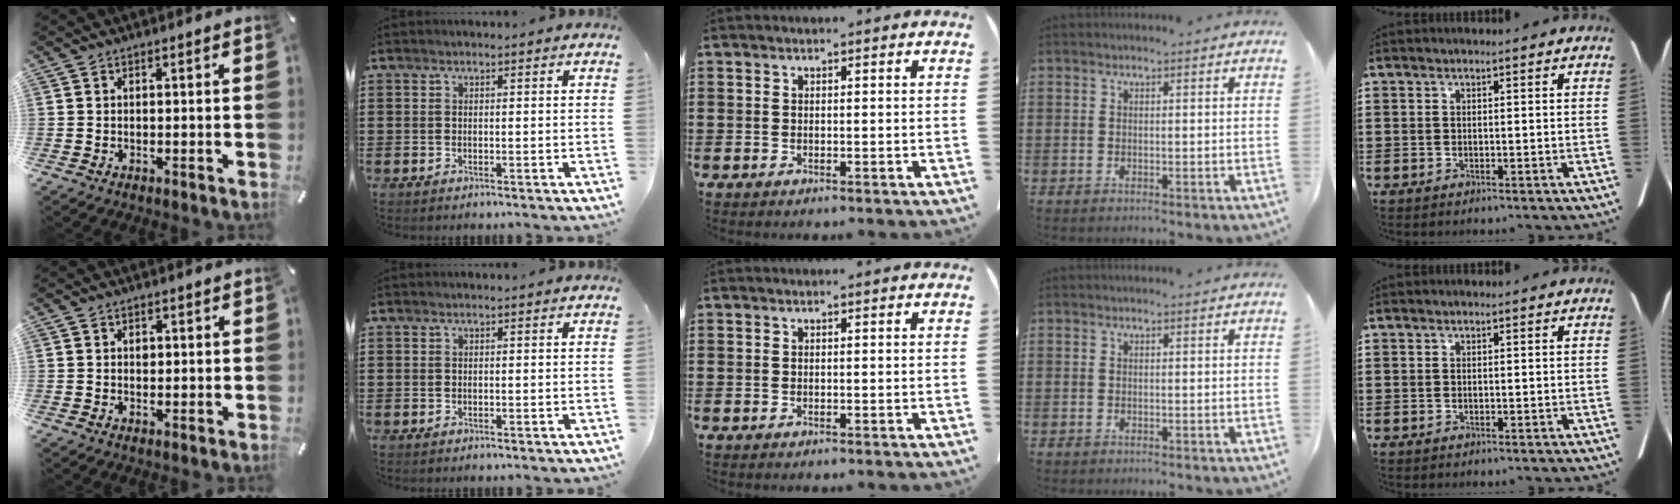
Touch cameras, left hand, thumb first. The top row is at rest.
{"thumb": {"total": 1.0, "force": [0.3, 0.9, 0.5], "torque": [-0.002, -0.002, 0.003]}}